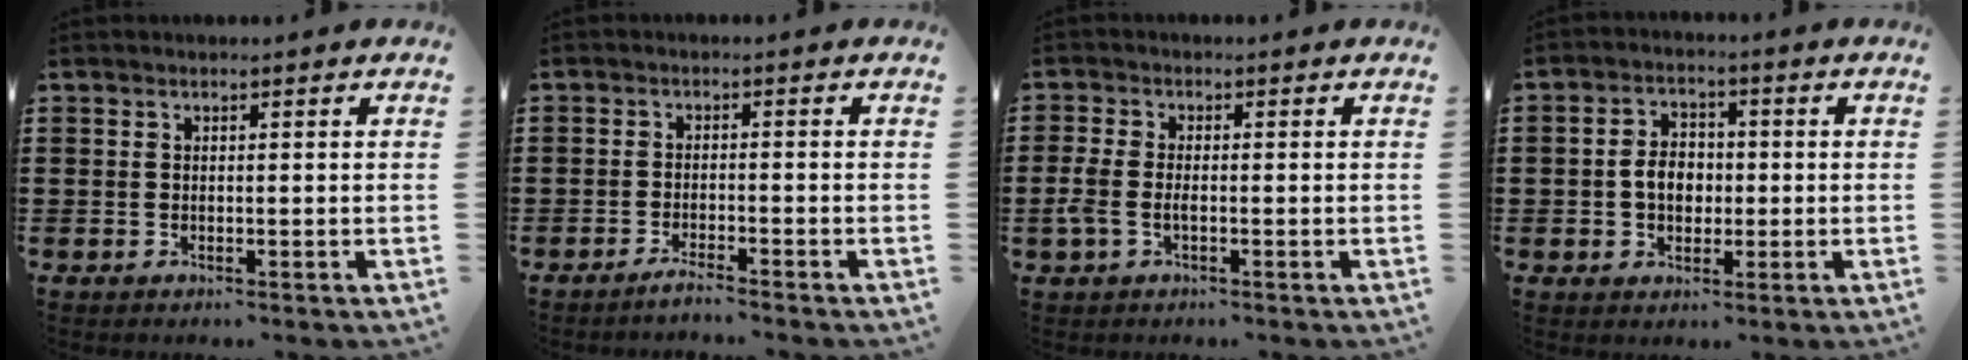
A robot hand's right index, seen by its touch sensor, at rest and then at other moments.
{"total": 2.1, "force": [-2.0, -0.4, 0.6], "torque": [-0.010, -0.002, -0.037]}
{"total": 2.6, "force": [-0.9, 1.1, 2.1], "torque": [-0.060, -0.007, -0.022]}
{"total": 4.5, "force": [-0.6, 3.3, 3.0], "torque": [-0.054, 0.006, -0.015]}